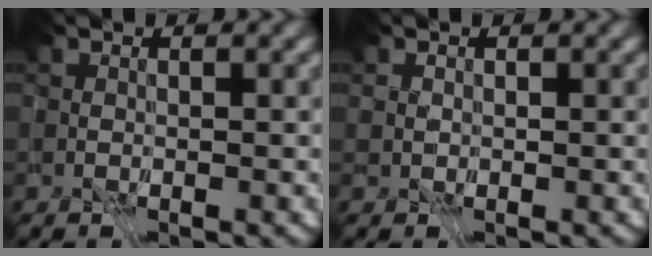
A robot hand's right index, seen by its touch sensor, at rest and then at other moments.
{"total": 3.0, "force": [1.5, 2.2, 1.4], "torque": [-0.022, 0.008, 0.013]}